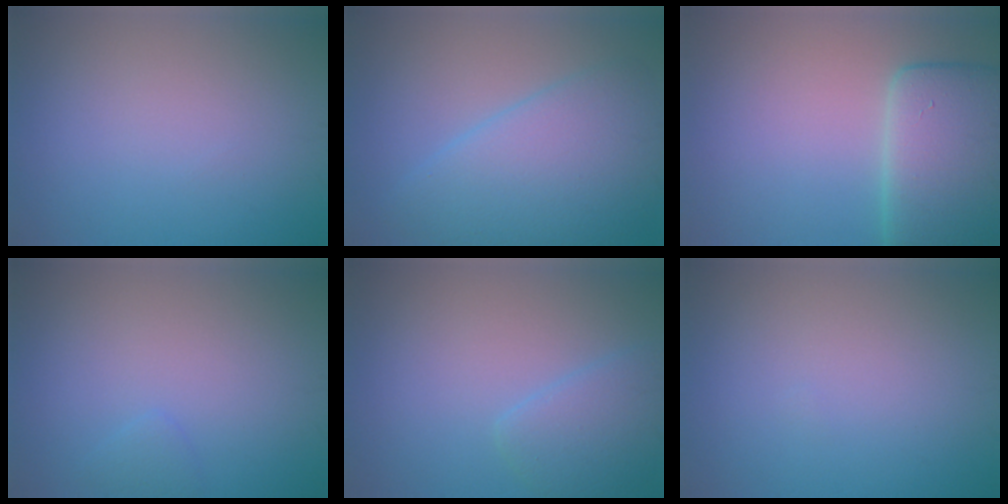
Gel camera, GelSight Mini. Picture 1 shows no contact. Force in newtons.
{"total": 7.4, "press": 7.4, "slide": 0.4}
{"total": 9.0, "press": 8.9, "slide": 0.6}
{"total": 0.9, "press": 0.9, "slide": 0.1}
{"total": 2.9, "press": 2.9, "slide": 0.1}
{"total": 0.0}